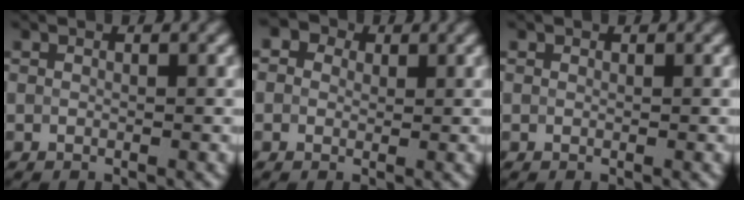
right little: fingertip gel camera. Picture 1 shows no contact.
{"total": 4.2, "force": [2.1, 3.0, 2.1], "torque": [-0.026, 0.020, -0.002]}
{"total": 0.0}